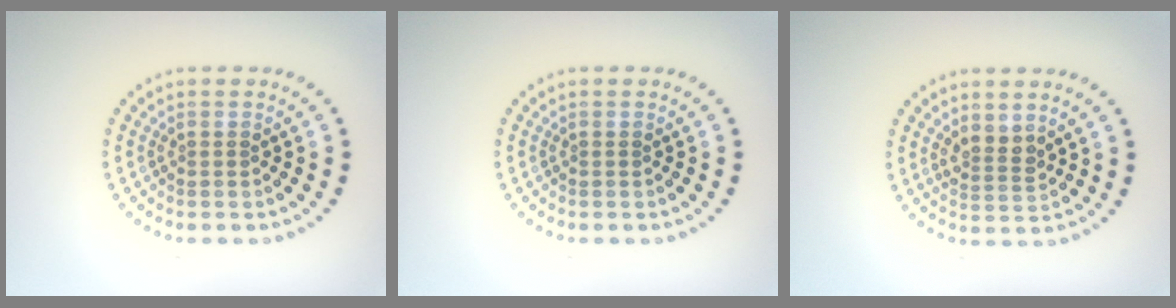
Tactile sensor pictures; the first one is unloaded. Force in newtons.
{"total": 0.0}
{"total": 2.0, "press": 1.7, "slide": 1.1}